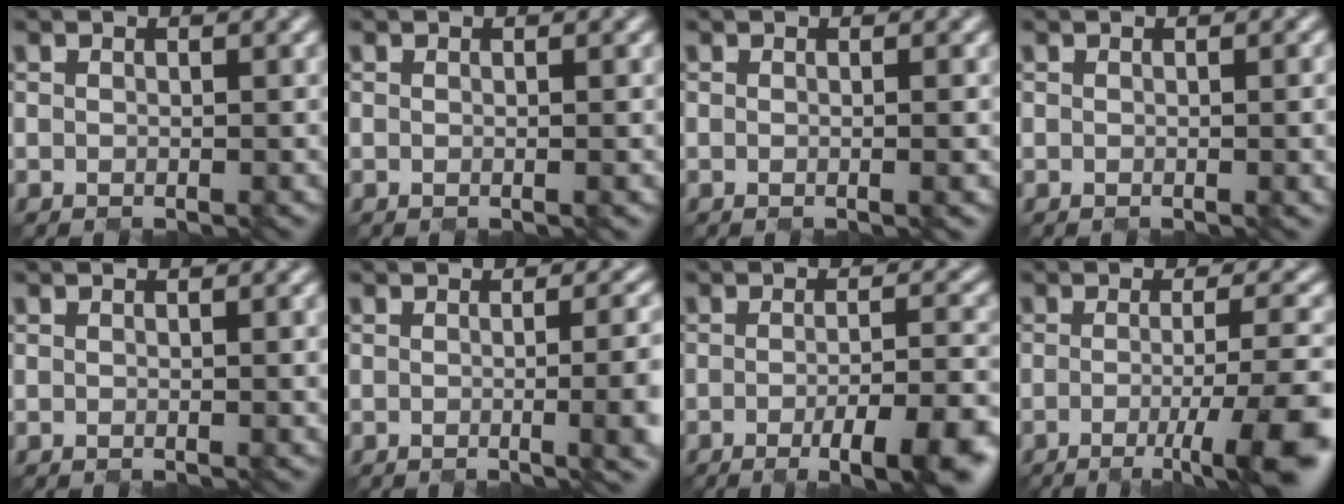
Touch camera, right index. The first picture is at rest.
{"total": 0.6, "force": [0.0, 0.2, 0.5], "torque": [-0.007, 0.000, -0.004]}
{"total": 1.2, "force": [-0.1, 0.4, 1.1], "torque": [-0.013, -0.001, -0.006]}
{"total": 2.2, "force": [-0.1, 0.7, 2.1], "torque": [-0.019, 0.004, 0.001]}
{"total": 1.4, "force": [0.1, 0.4, 1.3], "torque": [-0.014, 0.002, 0.001]}
{"total": 7.7, "force": [-0.5, 3.5, 6.9], "torque": [-0.046, -0.003, -0.001]}
{"total": 7.6, "force": [-3.5, 2.0, 6.5], "torque": [-0.074, -0.010, -0.043]}
{"total": 8.0, "force": [-2.6, 1.5, 7.4], "torque": [-0.096, -0.013, -0.038]}